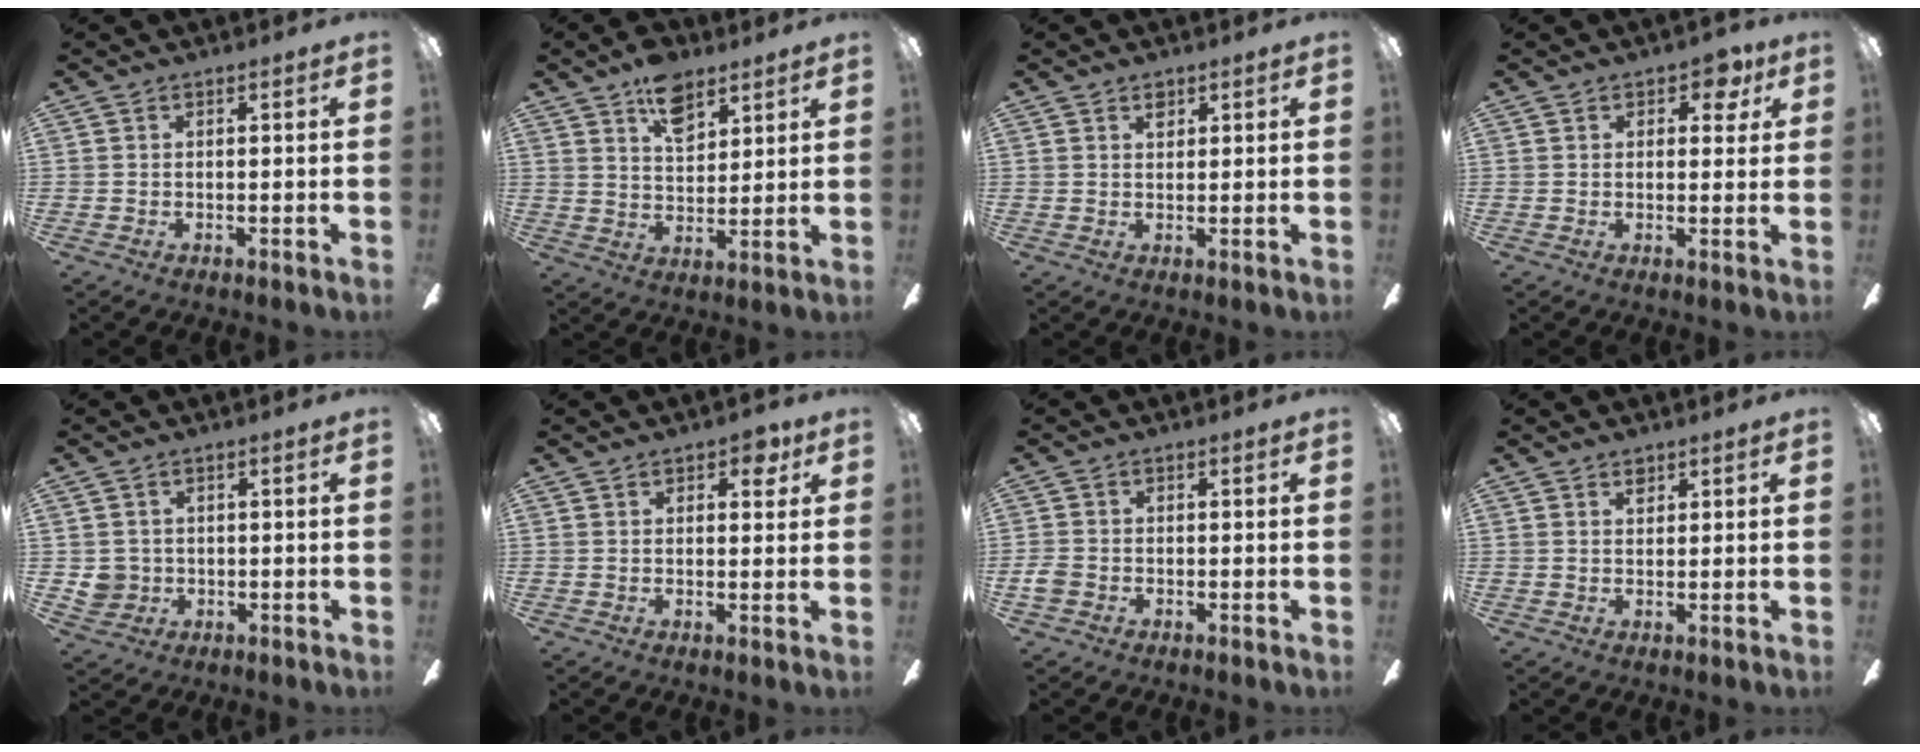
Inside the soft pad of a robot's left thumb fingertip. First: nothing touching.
{"total": 9.7, "force": [6.2, 5.5, 5.0], "torque": [-0.067, -0.023, 0.110]}
{"total": 2.1, "force": [1.4, 1.3, 0.9], "torque": [-0.004, -0.004, 0.022]}
{"total": 5.3, "force": [2.8, 2.9, 3.3], "torque": [-0.030, -0.003, 0.043]}
{"total": 4.3, "force": [0.0, 4.2, 0.8], "torque": [-0.007, 0.007, 0.001]}
{"total": 4.3, "force": [2.2, 2.3, 3.0], "torque": [-0.029, -0.003, 0.031]}
{"total": 2.8, "force": [-1.0, 2.2, 1.4], "torque": [-0.028, 0.006, -0.019]}
{"total": 1.9, "force": [1.3, 1.1, 0.8], "torque": [0.000, -0.005, 0.021]}